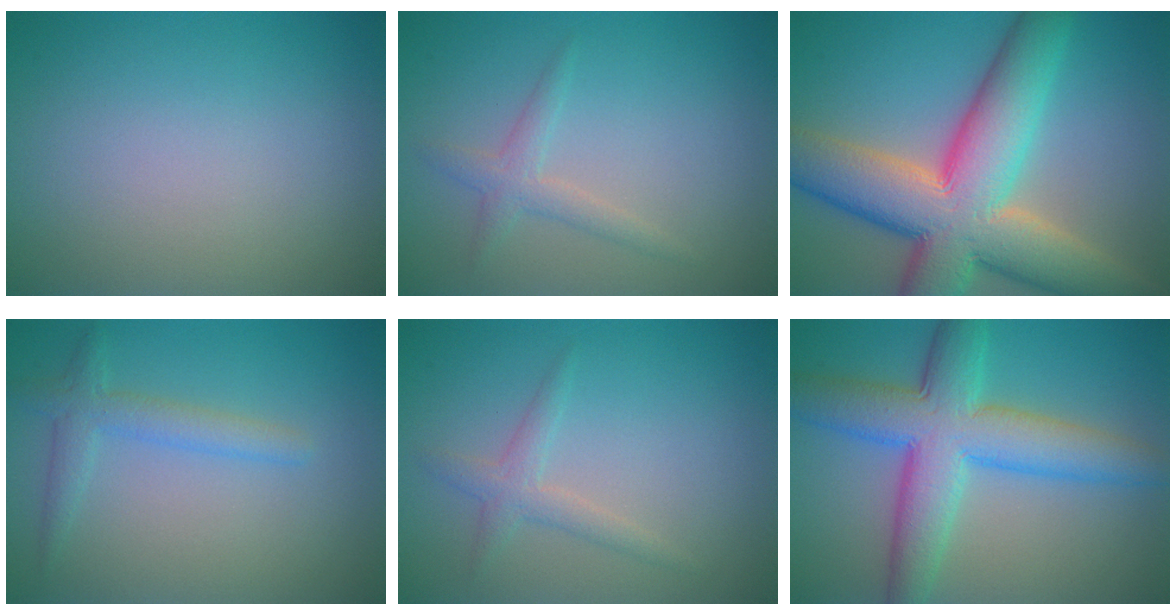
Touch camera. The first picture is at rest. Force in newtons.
{"total": 1.9, "press": 1.9, "slide": 0.1}
{"total": 13.7, "press": 13.7, "slide": 0.9}
{"total": 2.4, "press": 2.4, "slide": 0.2}
{"total": 1.9, "press": 1.9, "slide": 0.1}
{"total": 8.6, "press": 8.6, "slide": 0.2}